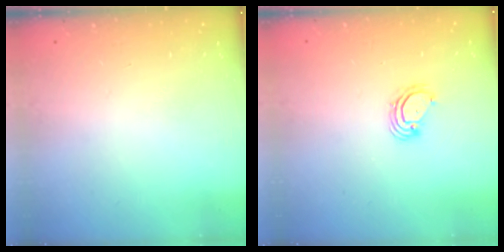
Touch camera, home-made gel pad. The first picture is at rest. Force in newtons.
{"total": 3.8, "press": 3.8, "slide": 0.1}